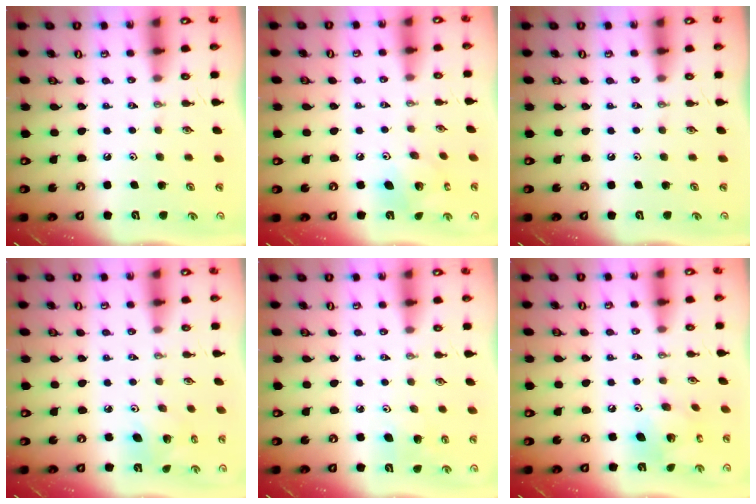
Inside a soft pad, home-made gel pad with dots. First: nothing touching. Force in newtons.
{"total": 9.2, "press": 9.2, "slide": 0.5}
{"total": 0.0}
{"total": 5.9, "press": 5.9, "slide": 0.3}
{"total": 5.6, "press": 5.3, "slide": 2.0}
{"total": 10.2, "press": 10.1, "slide": 0.5}